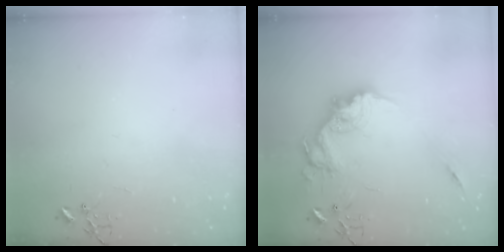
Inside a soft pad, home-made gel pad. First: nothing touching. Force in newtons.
{"total": 17.5, "press": 17.4, "slide": 1.9}